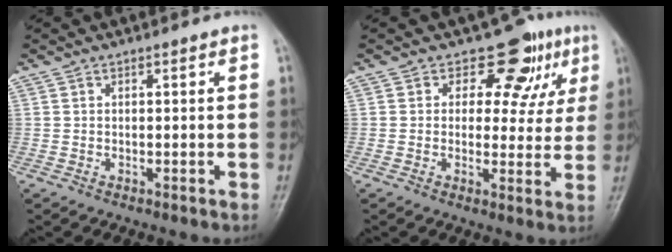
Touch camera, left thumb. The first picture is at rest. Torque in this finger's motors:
{"motor_torque": [0.12, 0.21, 0.12, -0.02, -0.02]}